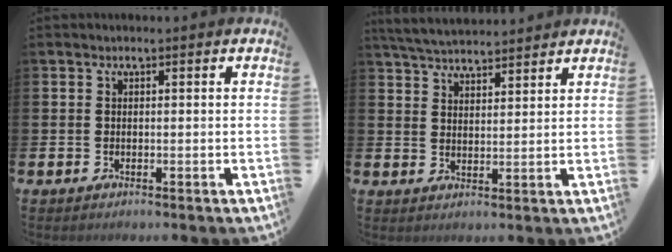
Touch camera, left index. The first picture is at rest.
{"total": 4.8, "force": [4.7, 0.6, 0.6], "torque": [-0.028, -0.021, 0.086]}